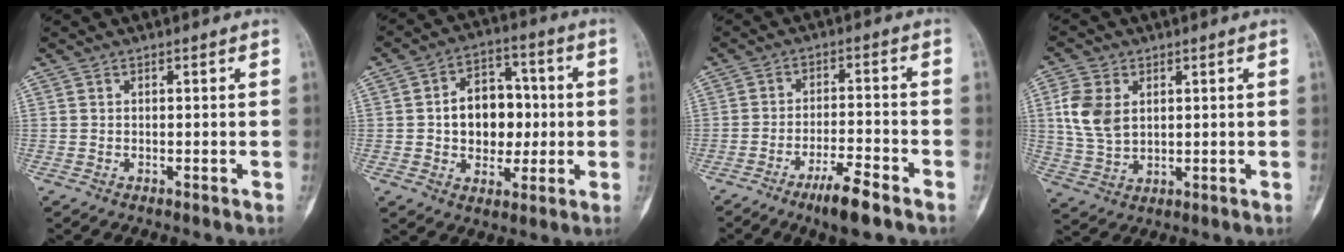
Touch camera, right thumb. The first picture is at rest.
{"total": 12.3, "force": [0.1, 9.0, 8.4], "torque": [-0.078, 0.021, 0.002]}
{"total": 7.8, "force": [-5.2, 1.4, 5.6], "torque": [-0.099, 0.024, -0.086]}
{"total": 8.8, "force": [2.2, 6.0, 6.0], "torque": [-0.115, -0.005, 0.049]}